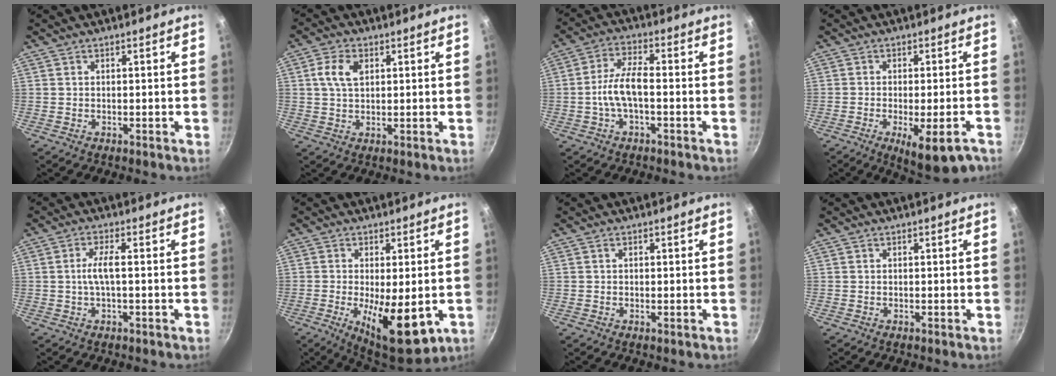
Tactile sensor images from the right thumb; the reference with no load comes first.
{"total": 5.7, "force": [1.6, 3.4, 4.3], "torque": [-0.075, 0.005, 0.027]}
{"total": 7.0, "force": [-1.6, 2.7, 6.3], "torque": [-0.127, 0.028, -0.037]}
{"total": 9.6, "force": [-4.8, 2.8, 7.9], "torque": [-0.101, 0.004, -0.061]}
{"total": 3.8, "force": [-0.2, 0.7, 3.7], "torque": [-0.082, 0.011, -0.005]}
{"total": 12.6, "force": [-2.8, 4.6, 11.4], "torque": [-0.165, -0.012, -0.030]}
{"total": 0.6, "force": [0.1, 0.3, 0.4], "torque": [-0.006, 0.001, 0.001]}
{"total": 0.0}